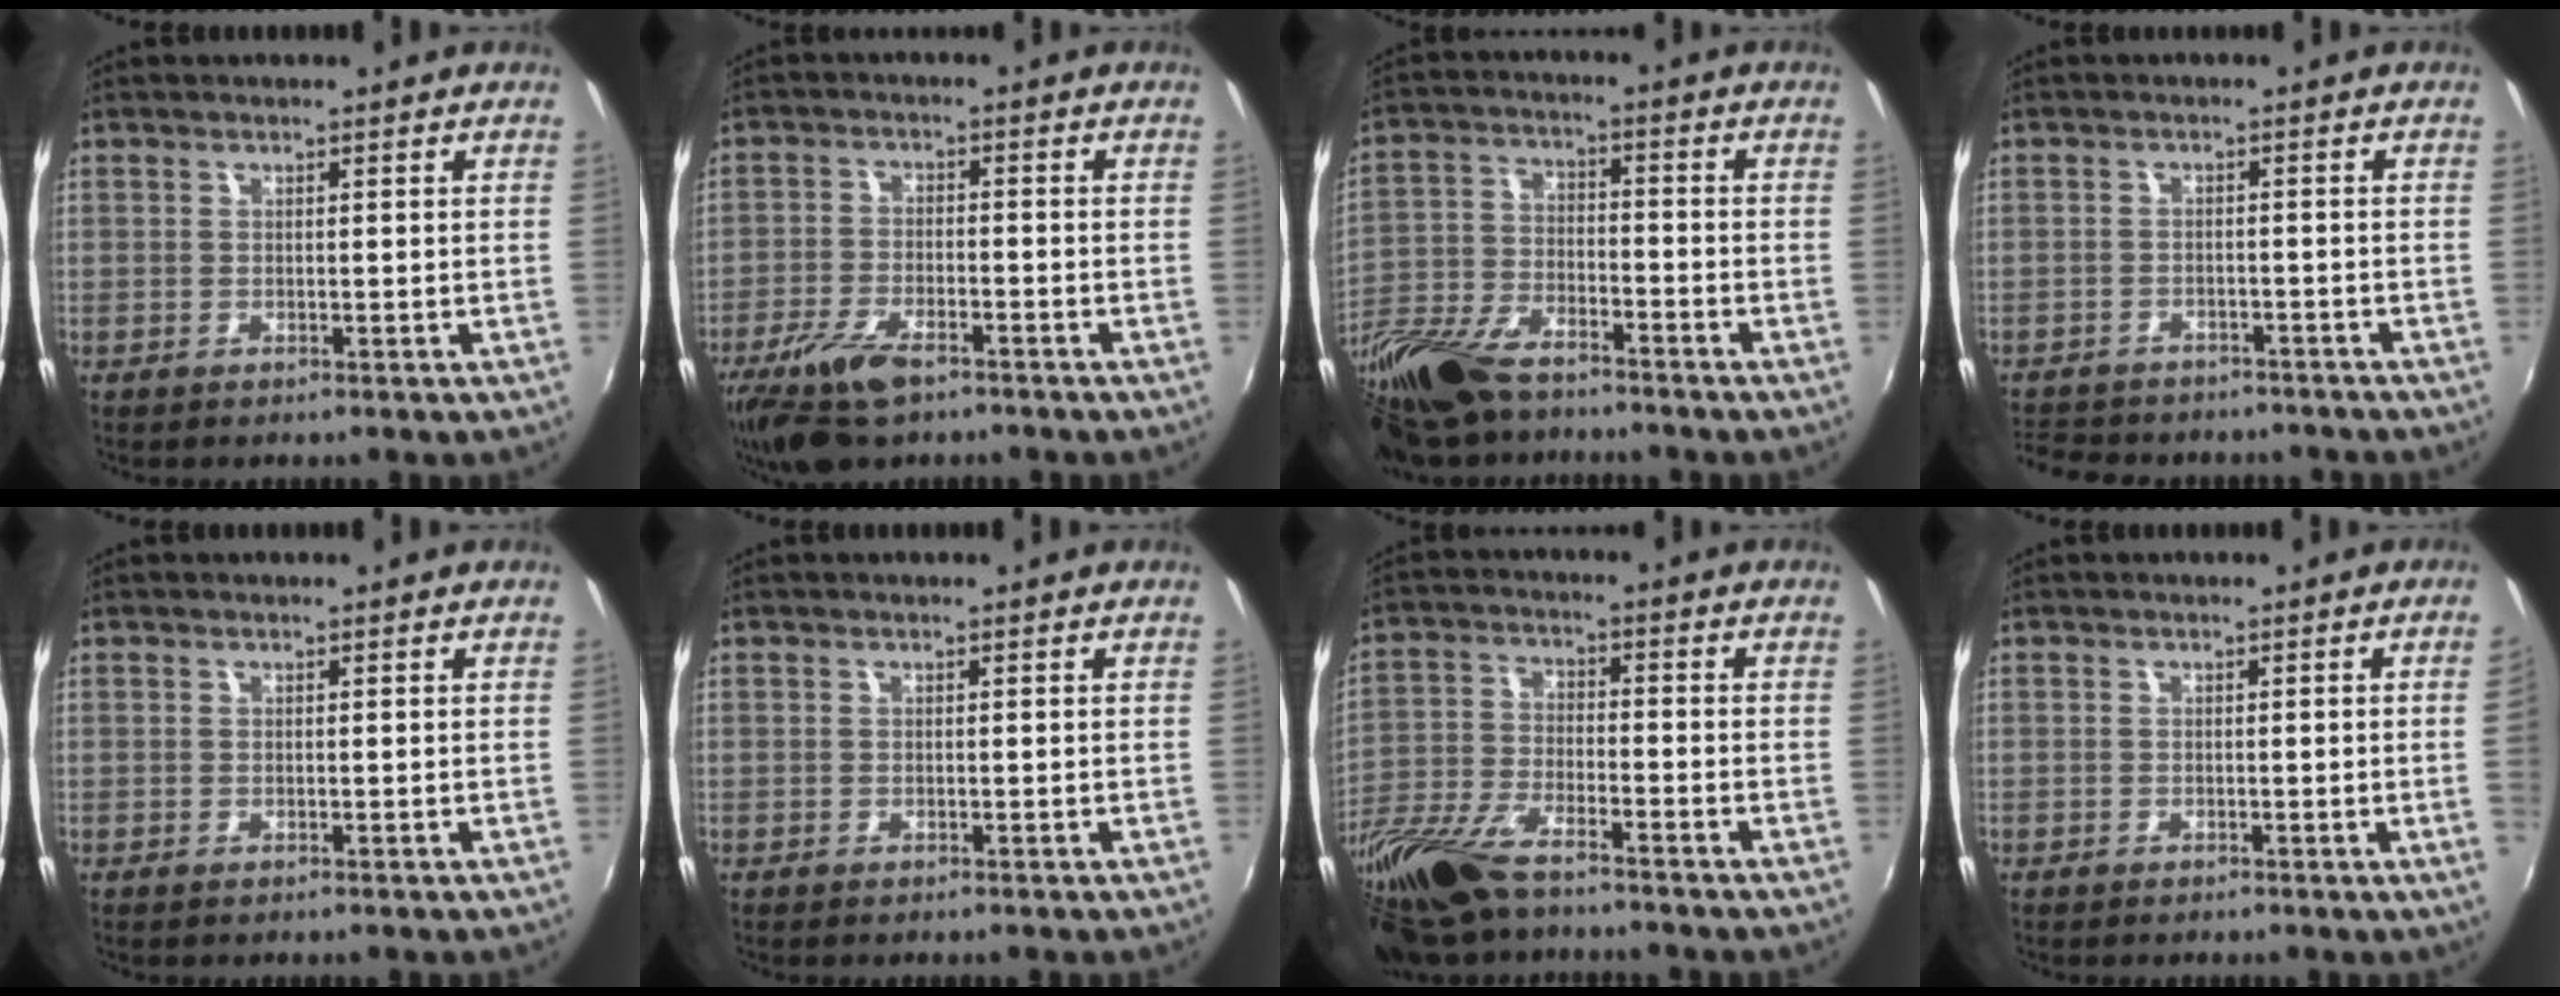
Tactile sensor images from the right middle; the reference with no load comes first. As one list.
[{"total": 9.9, "force": [-6.9, 3.8, 6.1], "torque": [-0.146, -0.023, -0.131]}, {"total": 19.0, "force": [-14.7, 7.2, 9.8], "torque": [-0.231, -0.029, -0.277]}, {"total": 12.1, "force": [-10.1, 5.2, 4.3], "torque": [-0.113, -0.009, -0.146]}, {"total": 0.0}, {"total": 0.0}, {"total": 17.2, "force": [-13.4, 4.9, 9.5], "torque": [-0.219, -0.036, -0.258]}, {"total": 1.9, "force": [-0.1, -1.2, 1.5], "torque": [-0.019, -0.013, 0.003]}]